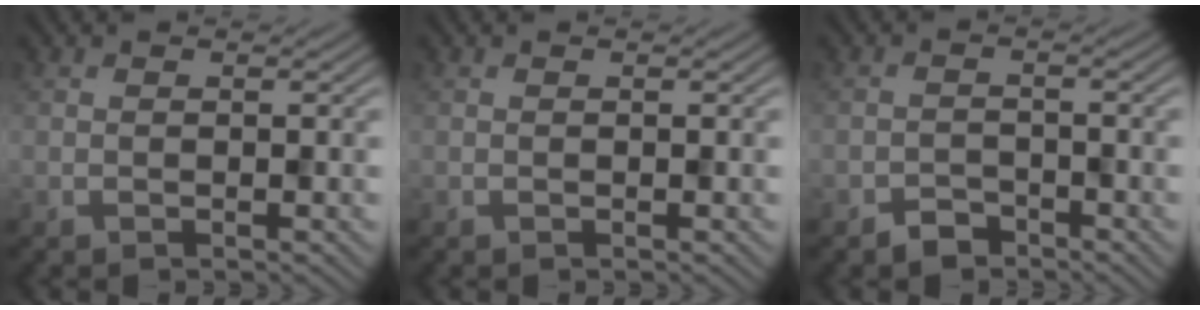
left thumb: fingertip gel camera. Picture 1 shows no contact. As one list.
[{"total": 0.0}, {"total": 2.1, "force": [-1.8, 1.0, 0.4], "torque": [-0.006, 0.004, -0.040]}]